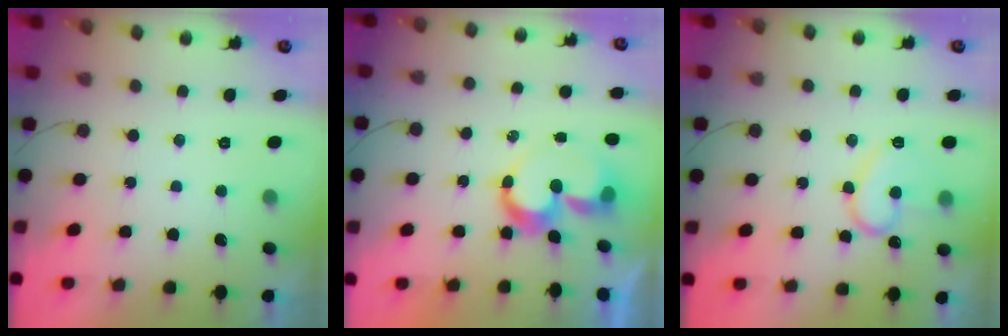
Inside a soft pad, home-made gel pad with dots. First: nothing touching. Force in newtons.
{"total": 9.0, "press": 8.9, "slide": 0.7}
{"total": 13.4, "press": 13.4, "slide": 1.2}